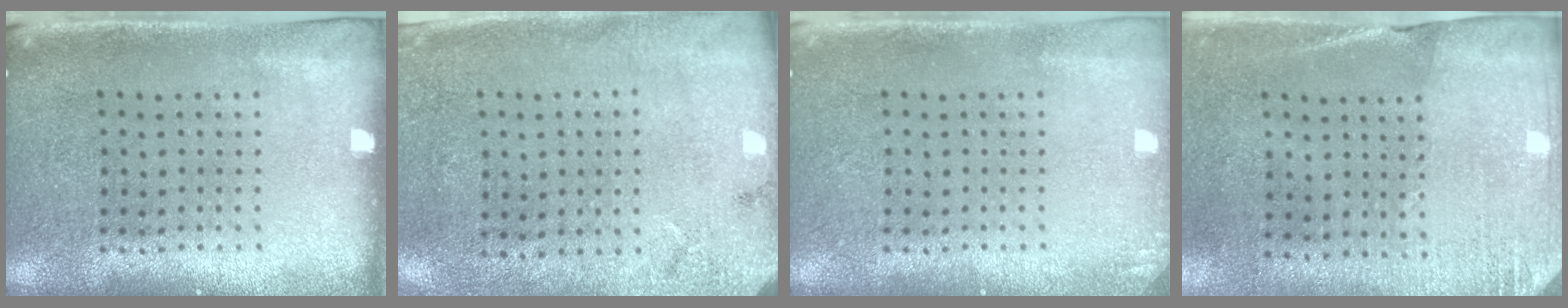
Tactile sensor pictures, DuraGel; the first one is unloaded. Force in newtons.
{"total": 2.7, "press": 2.1, "slide": 1.7}
{"total": 0.9, "press": 0.9, "slide": 0.2}
{"total": 2.6, "press": 2.3, "slide": 1.1}